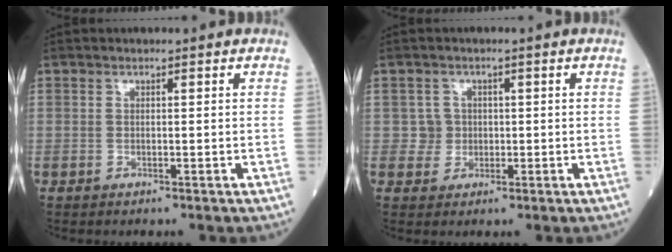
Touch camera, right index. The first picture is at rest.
{"total": 2.6, "force": [0.2, 2.6, 0.0], "torque": [0.009, 0.005, 0.003]}